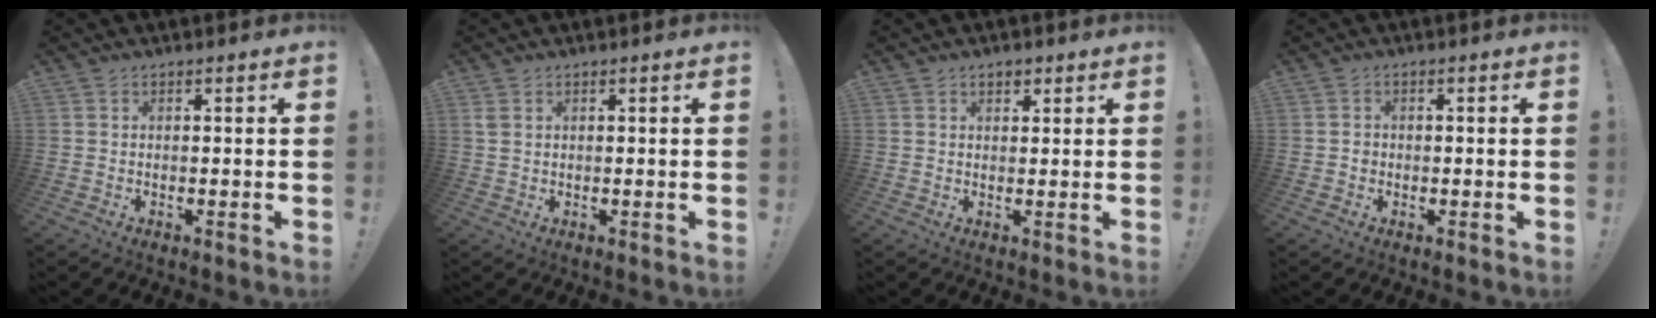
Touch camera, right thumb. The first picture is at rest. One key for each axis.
{"total": 1.6, "fx": 0.8, "fy": 0.8, "fz": 1.2, "tx": -0.030, "ty": 0.005, "tz": 0.016}
{"total": 2.3, "fx": 1.4, "fy": 1.5, "fz": 1.0, "tx": -0.009, "ty": -0.002, "tz": 0.024}
{"total": 1.4, "fx": -0.6, "fy": 1.2, "fz": 0.2, "tx": -0.011, "ty": 0.006, "tz": -0.009}